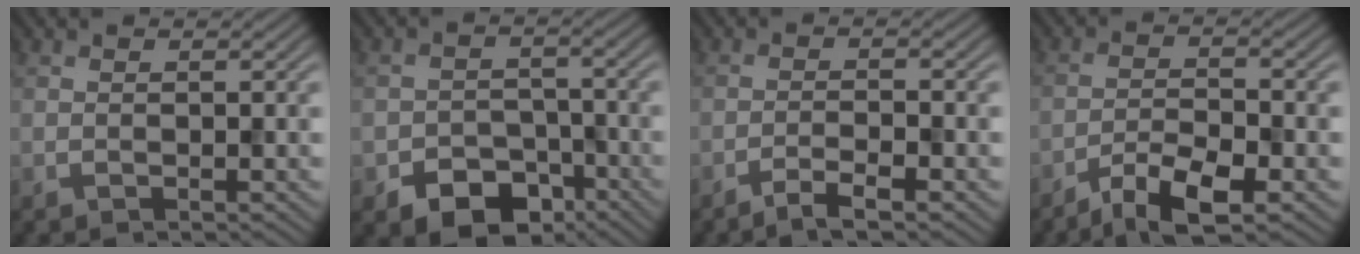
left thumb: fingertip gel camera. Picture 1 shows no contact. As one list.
[{"total": 7.5, "force": [-4.7, 4.9, 3.3], "torque": [-0.055, -0.019, -0.077]}, {"total": 2.8, "force": [-2.1, 0.3, 1.8], "torque": [-0.033, 0.005, -0.045]}, {"total": 6.3, "force": [-4.3, 1.5, 4.3], "torque": [-0.080, -0.001, -0.081]}]